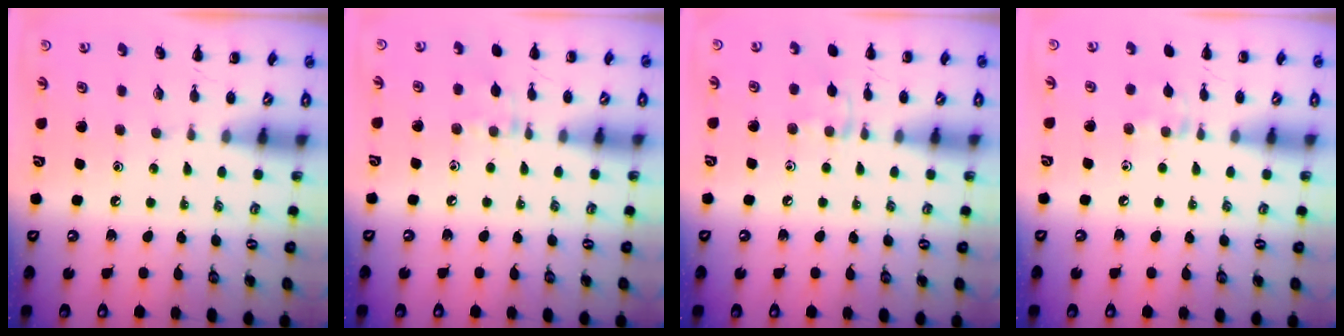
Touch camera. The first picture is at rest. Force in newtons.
{"total": 6.5, "press": 6.3, "slide": 1.6}
{"total": 7.5, "press": 7.3, "slide": 1.8}
{"total": 4.4, "press": 4.2, "slide": 1.4}